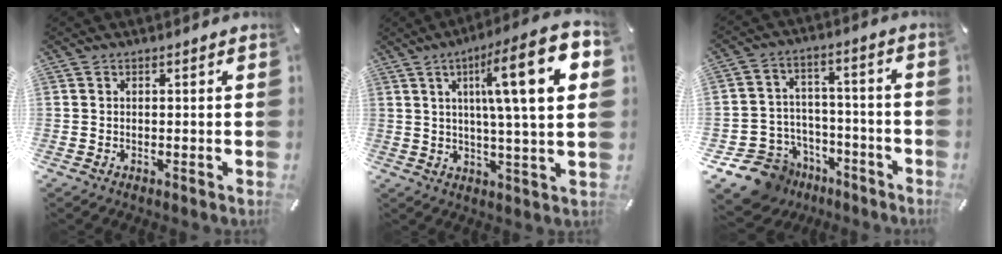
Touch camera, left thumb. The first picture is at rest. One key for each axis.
{"total": 18.4, "fx": 5.7, "fy": 2.3, "fz": 17.3, "tx": -0.272, "ty": -0.020, "tz": 0.068}
{"total": 11.9, "fx": -7.7, "fy": 8.6, "fz": 2.5, "tx": -0.047, "ty": 0.049, "tz": -0.128}